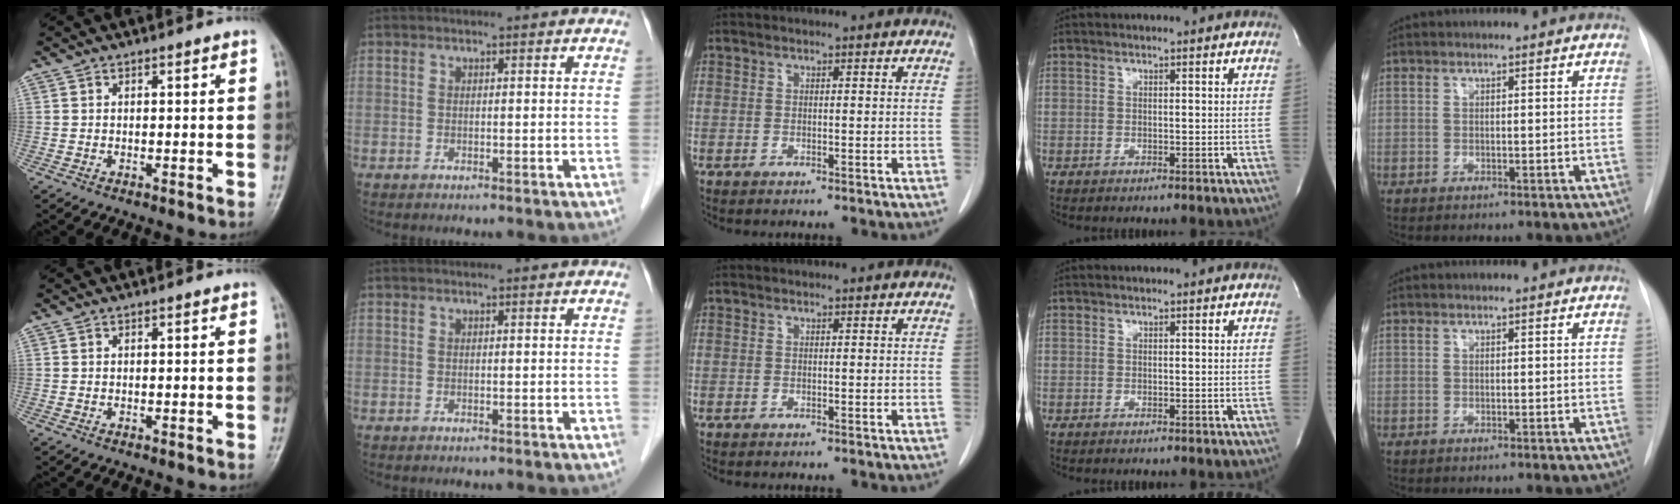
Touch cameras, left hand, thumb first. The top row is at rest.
{}